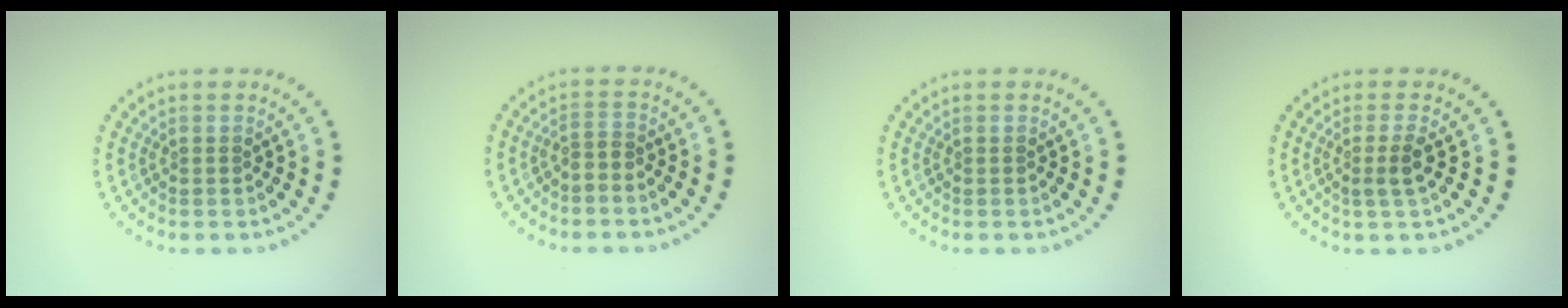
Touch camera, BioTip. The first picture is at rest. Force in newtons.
{"total": 1.0, "press": 0.5, "slide": 0.8}
{"total": 0.0}
{"total": 1.8, "press": 1.3, "slide": 1.2}